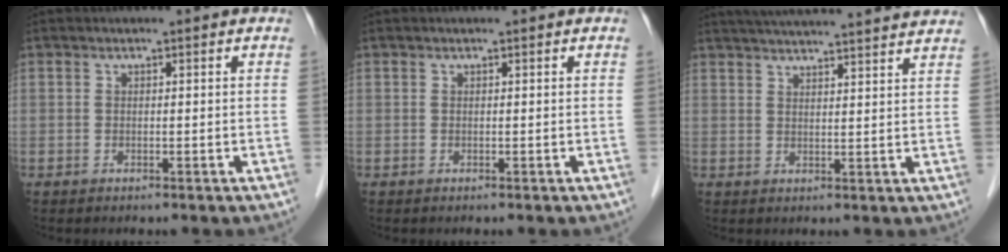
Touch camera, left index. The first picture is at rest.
{"total": 0.0}
{"total": 20.4, "force": [19.0, 0.3, 7.6], "torque": [-0.121, 0.009, 0.246]}